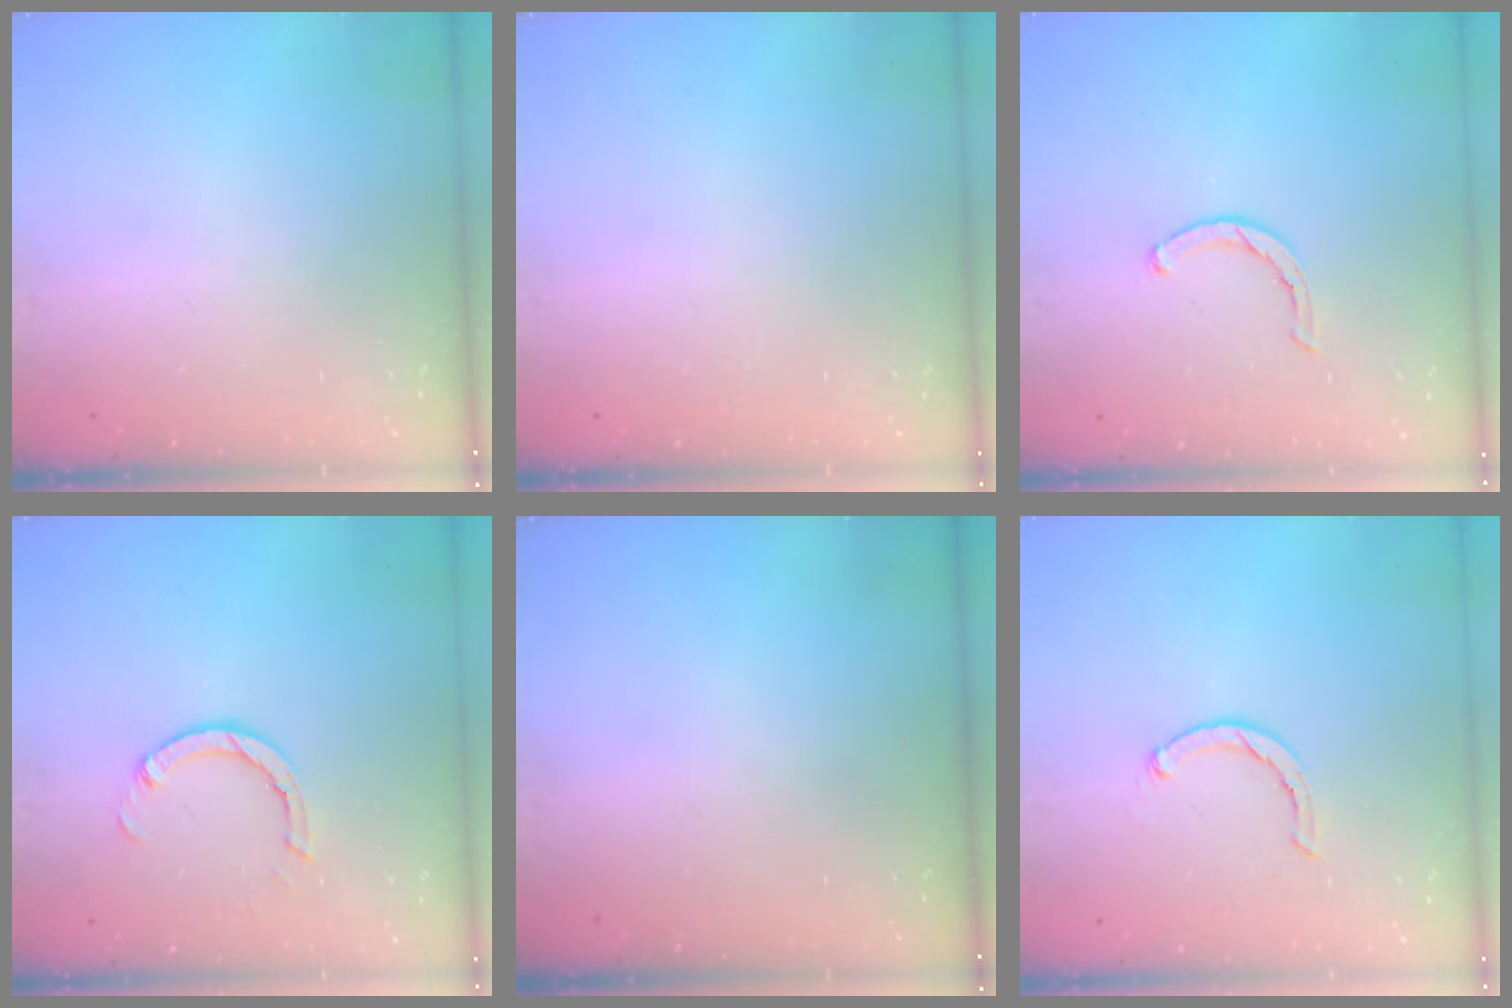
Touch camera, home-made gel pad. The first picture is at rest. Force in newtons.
{"total": 2.5, "press": 2.5, "slide": 0.2}
{"total": 1.8, "press": 1.8, "slide": 0.3}
{"total": 3.4, "press": 3.4, "slide": 0.2}
{"total": 0.0}
{"total": 1.8, "press": 1.8, "slide": 0.4}